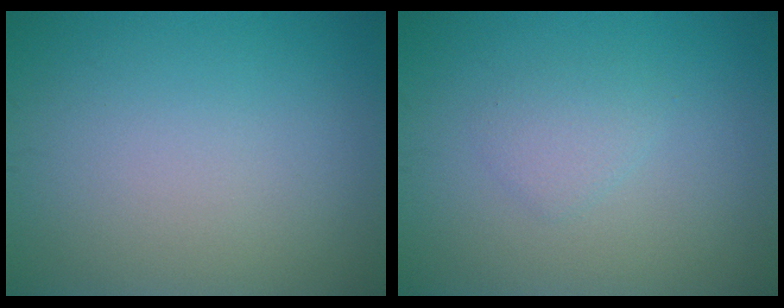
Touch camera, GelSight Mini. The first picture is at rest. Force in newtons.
{"total": 1.4, "press": 1.4, "slide": 0.1}